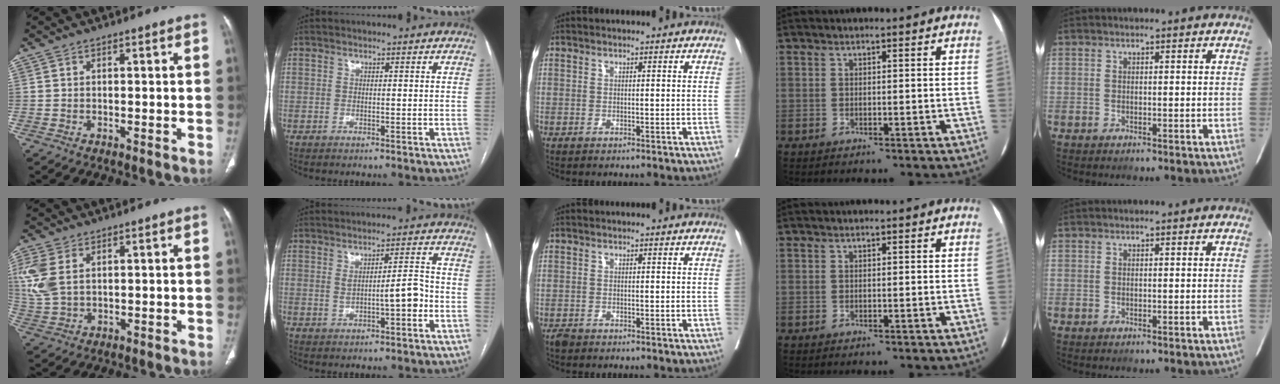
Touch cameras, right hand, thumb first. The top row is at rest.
{"thumb": {"total": 7.6, "force": [2.4, 4.7, 5.5], "torque": [-0.147, 0.003, 0.056]}, "index": {"total": 5.2, "force": [-0.7, 1.1, 5.0], "torque": [-0.081, 0.012, -0.004]}, "middle": {"total": 1.1, "force": [-0.9, 0.5, 0.3], "torque": [-0.010, -0.002, -0.017]}}